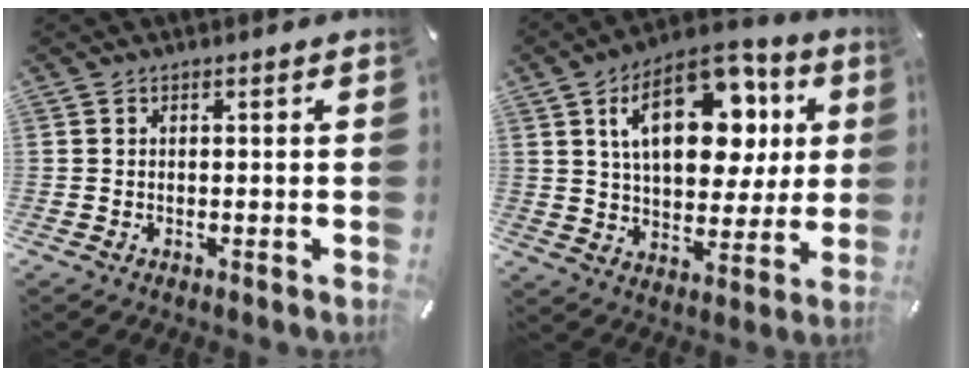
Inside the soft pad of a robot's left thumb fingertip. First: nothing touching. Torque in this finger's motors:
{"motor_torque": [2.49, 2.52, 1.77, -1.00, 0.39]}